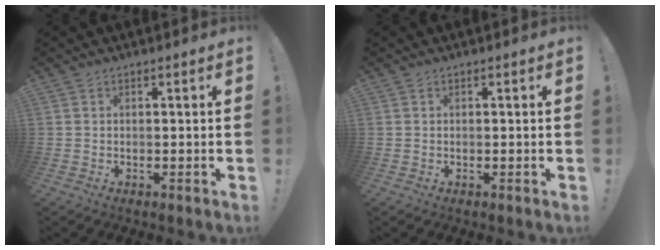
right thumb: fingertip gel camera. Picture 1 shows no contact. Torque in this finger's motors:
{"motor_torque": [-0.02, -0.46, -0.06, 0.35, -0.05]}